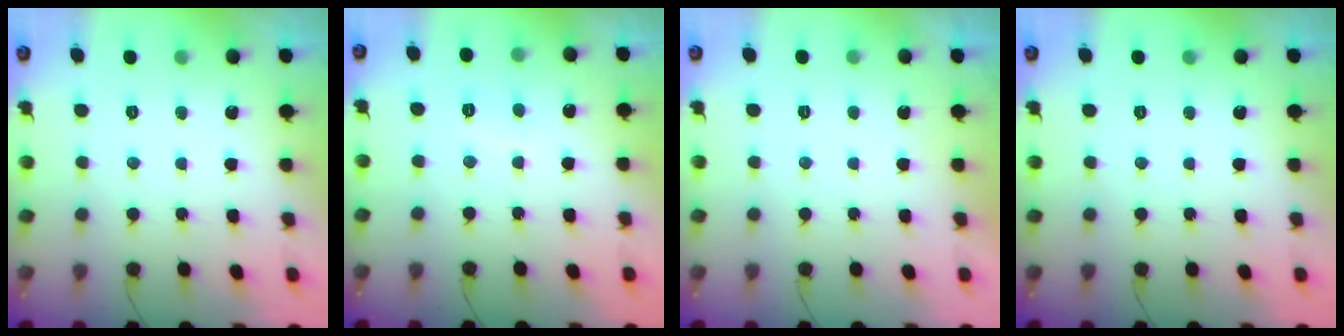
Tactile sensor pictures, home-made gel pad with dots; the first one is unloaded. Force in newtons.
{"total": 2.9, "press": 2.9, "slide": 0.3}
{"total": 2.2, "press": 2.1, "slide": 0.3}
{"total": 0.0}